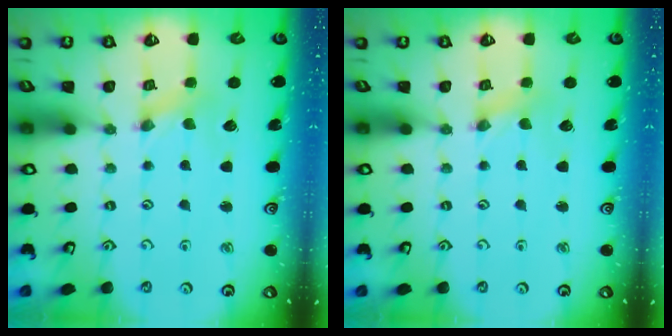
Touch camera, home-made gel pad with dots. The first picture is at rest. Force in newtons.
{"total": 0.0}